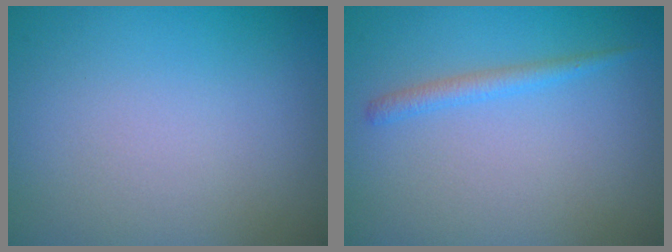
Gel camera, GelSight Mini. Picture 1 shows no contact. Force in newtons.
{"total": 1.5, "press": 1.5, "slide": 0.0}